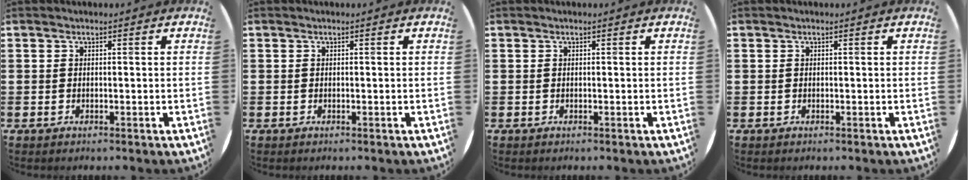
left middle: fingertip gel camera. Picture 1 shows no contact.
{"total": 0.0}
{"total": 0.0}
{"total": 0.0}